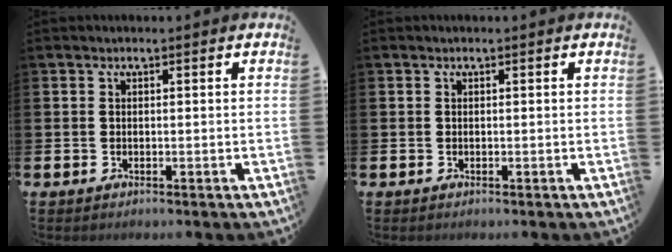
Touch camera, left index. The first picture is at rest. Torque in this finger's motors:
{"motor_torque": [-0.01, 0.01, 0.00, 0.00]}